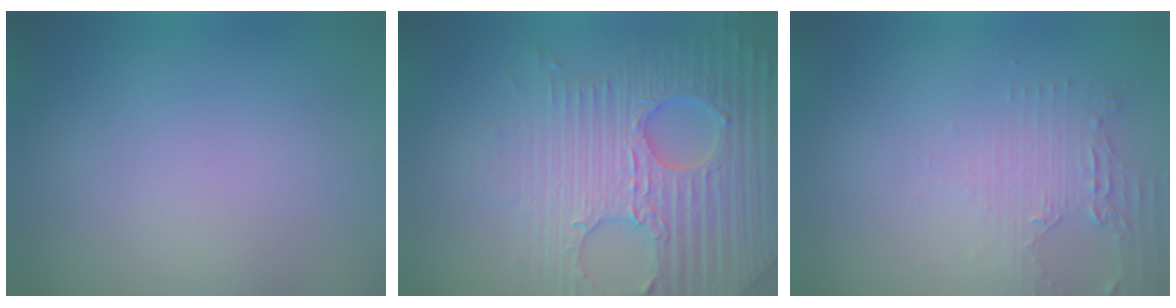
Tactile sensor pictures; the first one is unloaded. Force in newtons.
{"total": 7.3, "press": 7.1, "slide": 1.8}
{"total": 2.0, "press": 1.6, "slide": 1.1}